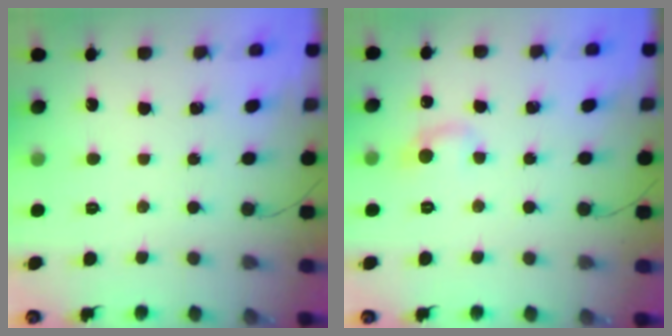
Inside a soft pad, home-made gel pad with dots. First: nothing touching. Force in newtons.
{"total": 4.8, "press": 4.5, "slide": 1.5}